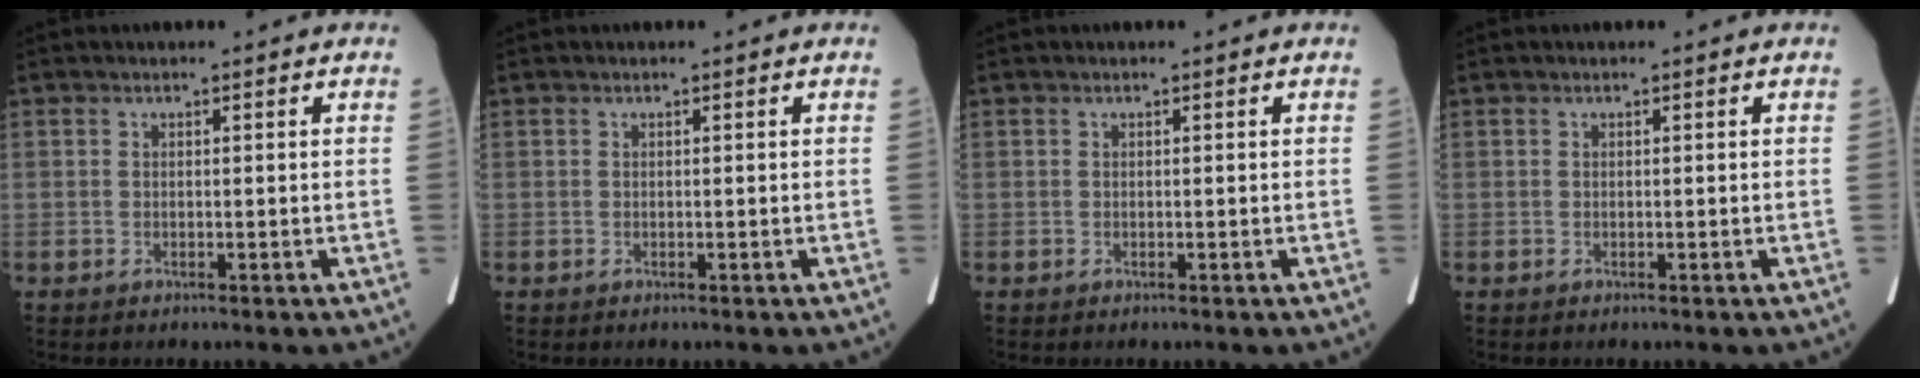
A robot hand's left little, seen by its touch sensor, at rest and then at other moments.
{"total": 0.0}
{"total": 0.0}
{"total": 0.0}